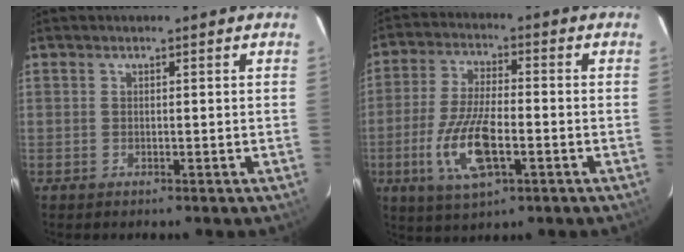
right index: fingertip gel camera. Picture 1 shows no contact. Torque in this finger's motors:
{"motor_torque": [1.60, -0.54, 0.69, 0.11]}